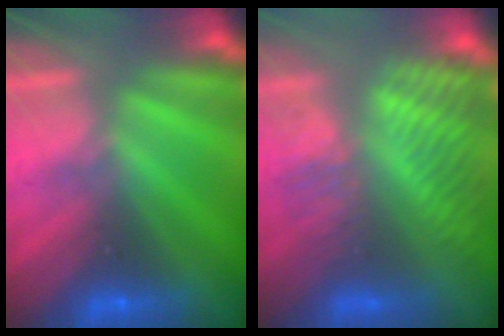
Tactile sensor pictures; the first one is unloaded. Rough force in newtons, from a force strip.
{"total": 3.4}